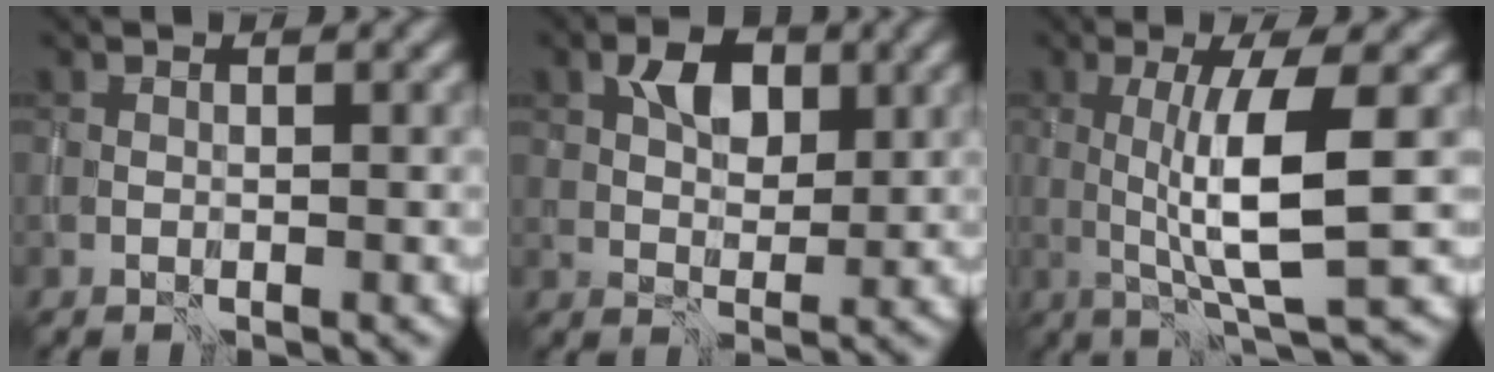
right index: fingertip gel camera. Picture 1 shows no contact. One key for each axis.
{"total": 3.8, "fx": 1.5, "fy": 2.4, "fz": 2.6, "tx": -0.042, "ty": 0.003, "tz": 0.023}
{"total": 6.8, "fx": 0.4, "fy": 1.4, "fz": 6.6, "tx": -0.104, "ty": -0.006, "tz": 0.009}